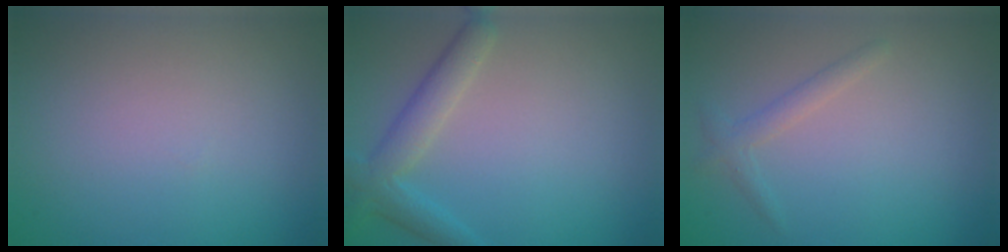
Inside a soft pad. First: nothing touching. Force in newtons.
{"total": 3.2, "press": 3.2, "slide": 0.2}
{"total": 1.5, "press": 1.4, "slide": 0.1}